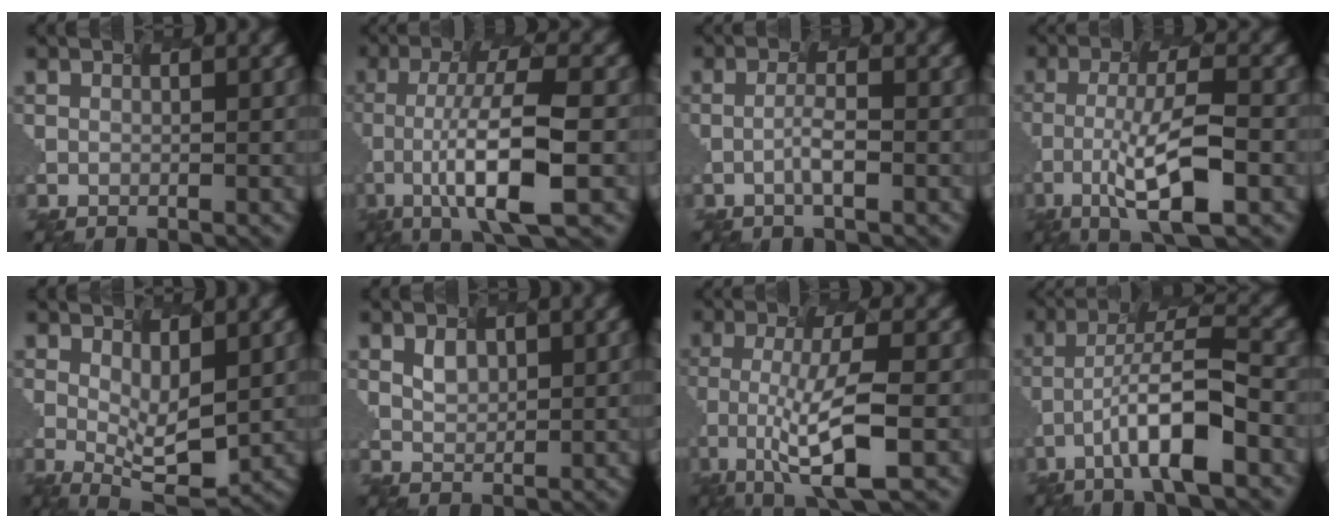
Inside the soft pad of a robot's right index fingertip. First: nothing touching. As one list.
[{"total": 7.4, "force": [-3.1, 1.0, 6.6], "torque": [-0.131, 0.001, -0.030]}, {"total": 1.6, "force": [-1.3, -0.6, 0.7], "torque": [-0.039, -0.006, 0.004]}, {"total": 6.3, "force": [-3.2, 0.8, 5.4], "torque": [-0.113, 0.000, -0.032]}, {"total": 2.7, "force": [-0.4, 0.3, 2.7], "torque": [-0.072, -0.019, 0.028]}, {"total": 0.5, "force": [0.1, -0.1, -0.5], "torque": [-0.023, -0.009, 0.037]}, {"total": 6.4, "force": [-3.0, 0.8, 5.6], "torque": [-0.111, -0.006, -0.029]}, {"total": 6.6, "force": [-4.0, 0.3, 5.3], "torque": [-0.111, 0.010, -0.046]}]